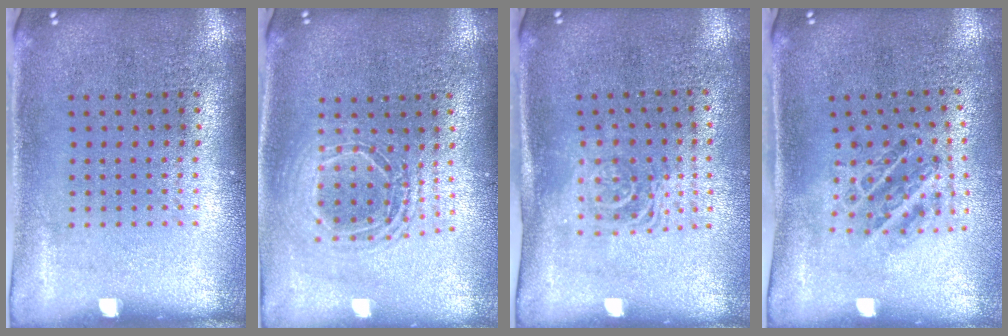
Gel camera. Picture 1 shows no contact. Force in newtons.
{"total": 1.6, "press": 1.3, "slide": 0.8}
{"total": 1.6, "press": 1.3, "slide": 1.0}
{"total": 1.0, "press": 1.0, "slide": 0.2}